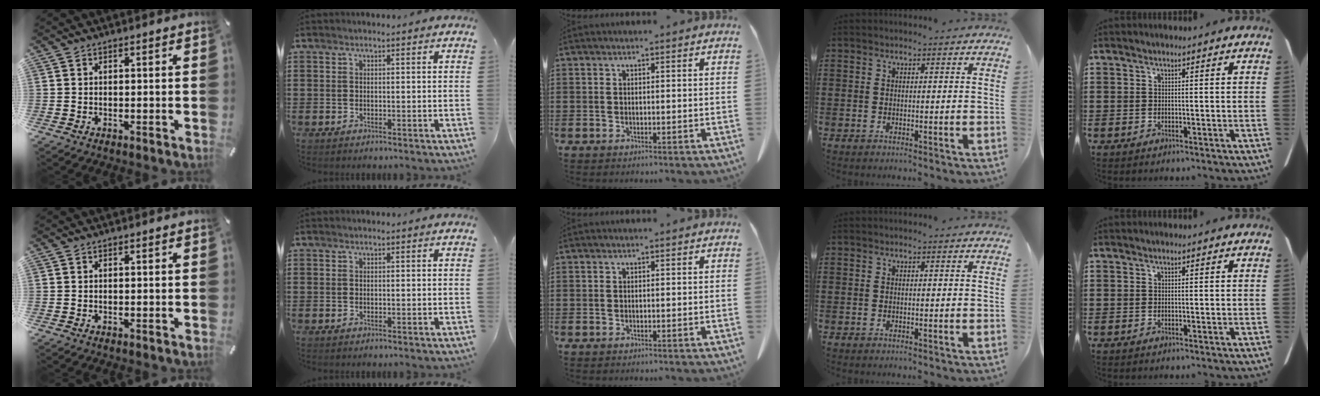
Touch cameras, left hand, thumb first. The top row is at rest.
{}